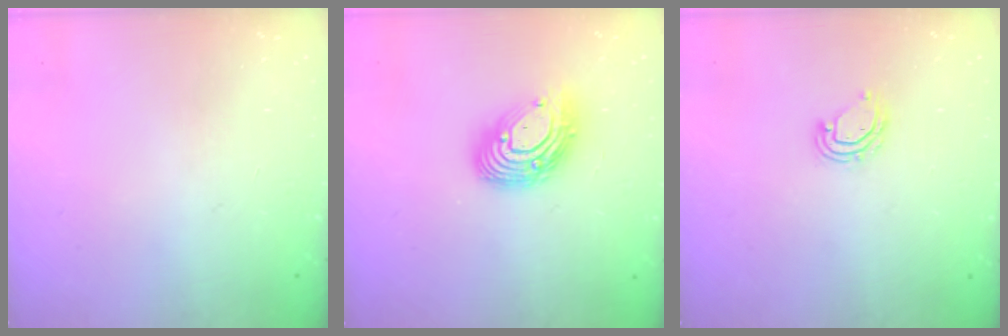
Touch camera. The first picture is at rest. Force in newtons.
{"total": 13.0, "press": 12.9, "slide": 1.2}
{"total": 5.2, "press": 5.2, "slide": 0.4}